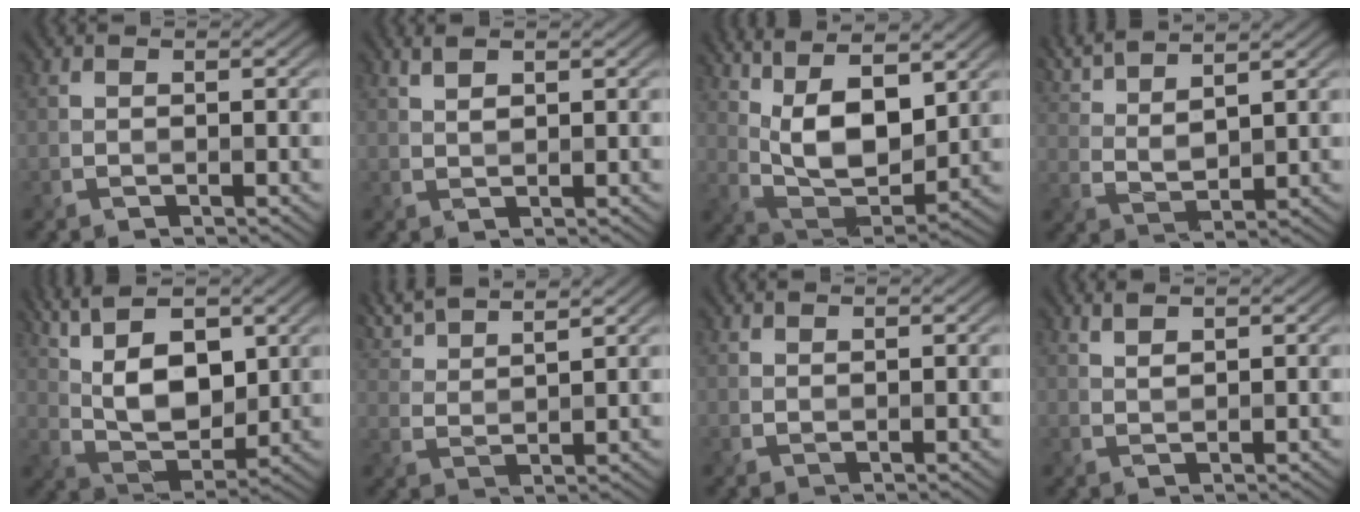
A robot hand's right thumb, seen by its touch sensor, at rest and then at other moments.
{"total": 1.6, "force": [1.1, 0.4, 1.1], "torque": [-0.026, 0.000, 0.024]}
{"total": 13.1, "force": [5.8, 5.5, 10.4], "torque": [-0.220, 0.005, 0.107]}
{"total": 6.4, "force": [5.1, 1.1, 3.8], "torque": [-0.088, 0.008, 0.100]}
{"total": 12.3, "force": [5.4, 5.5, 9.6], "torque": [-0.197, 0.006, 0.099]}
{"total": 6.4, "force": [5.4, 1.1, 3.2], "torque": [-0.082, 0.015, 0.107]}
{"total": 0.8, "force": [0.7, 0.2, 0.3], "torque": [-0.010, -0.001, 0.015]}
{"total": 1.5, "force": [1.2, 0.3, 0.9], "torque": [-0.018, -0.002, 0.029]}